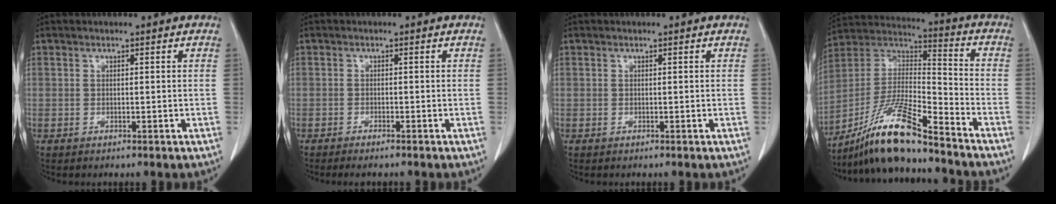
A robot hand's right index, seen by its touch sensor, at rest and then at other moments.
{"total": 2.0, "force": [-1.7, 0.3, 1.0], "torque": [-0.011, -0.002, -0.023]}
{"total": 0.0}
{"total": 15.5, "force": [-12.4, 0.8, 9.2], "torque": [-0.178, 0.000, -0.229]}